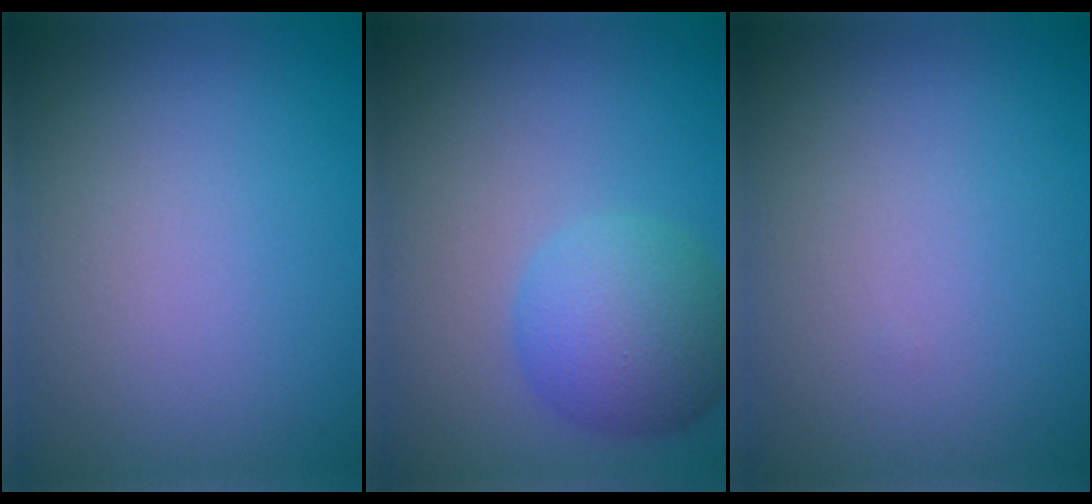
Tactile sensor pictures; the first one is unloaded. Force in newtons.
{"total": 5.4, "press": 5.4, "slide": 0.2}
{"total": 0.0}